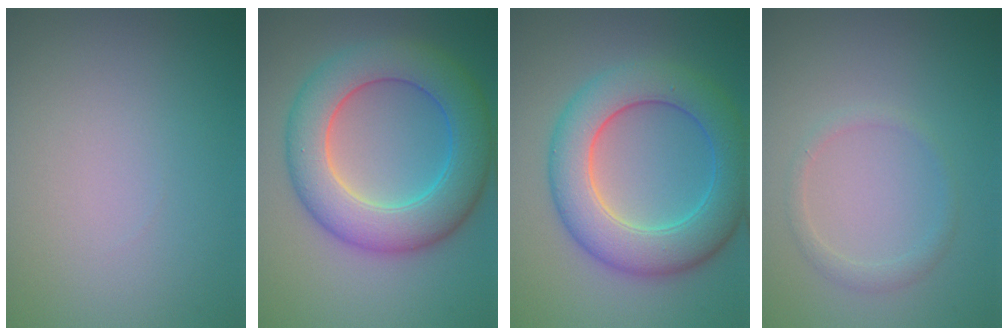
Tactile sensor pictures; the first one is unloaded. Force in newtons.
{"total": 8.7, "press": 8.7, "slide": 0.2}
{"total": 7.9, "press": 7.9, "slide": 0.1}
{"total": 1.3, "press": 1.3, "slide": 0.0}